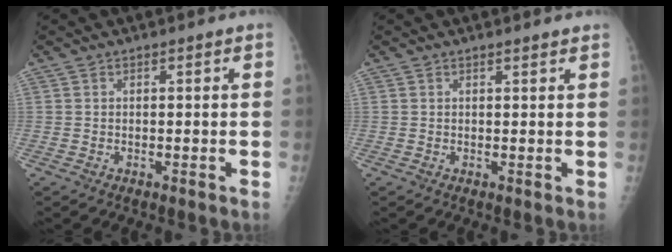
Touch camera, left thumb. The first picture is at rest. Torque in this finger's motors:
{"motor_torque": [0.04, 0.23, -0.16, -0.06, 0.02]}